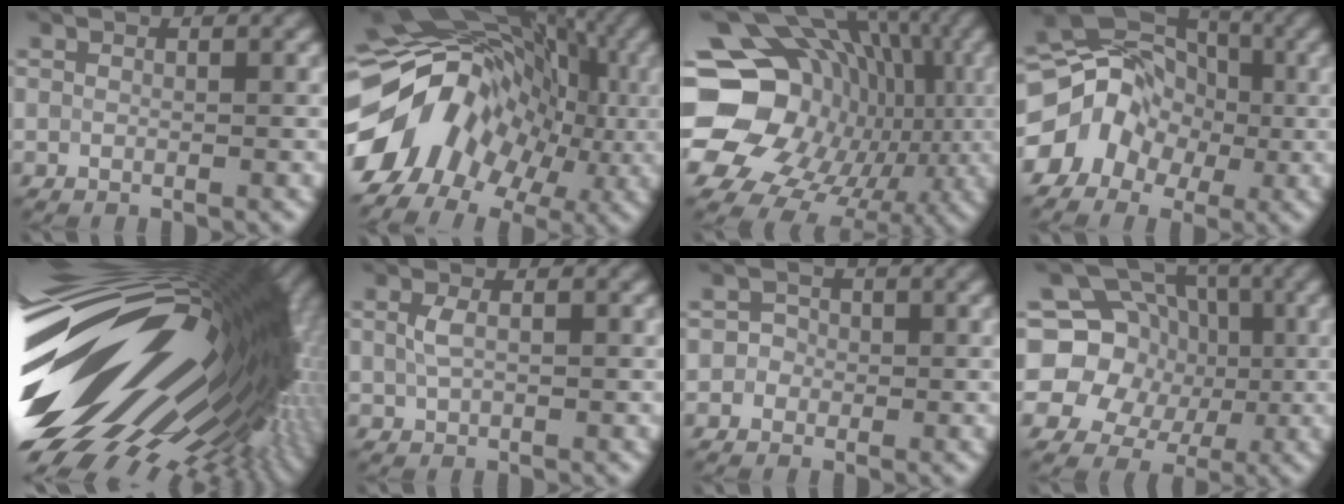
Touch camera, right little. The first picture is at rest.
{"total": 14.7, "force": [-2.7, 10.7, 9.7], "torque": [-0.169, 0.001, -0.063]}
{"total": 21.2, "force": [-1.4, 17.9, 11.2], "torque": [-0.182, 0.020, -0.035]}
{"total": 9.9, "force": [-2.1, 8.3, 5.1], "torque": [-0.059, 0.004, -0.065]}
{"total": 21.4, "force": [2.5, 9.8, 18.9], "torque": [-0.290, 0.007, 0.028]}
{"total": 1.5, "force": [0.3, 0.8, 1.2], "torque": [-0.034, 0.003, 0.008]}
{"total": 1.3, "force": [-0.2, 1.3, 0.2], "torque": [0.016, 0.003, -0.008]}
{"total": 14.4, "force": [1.6, 13.1, 5.7], "torque": [-0.120, 0.047, -0.015]}